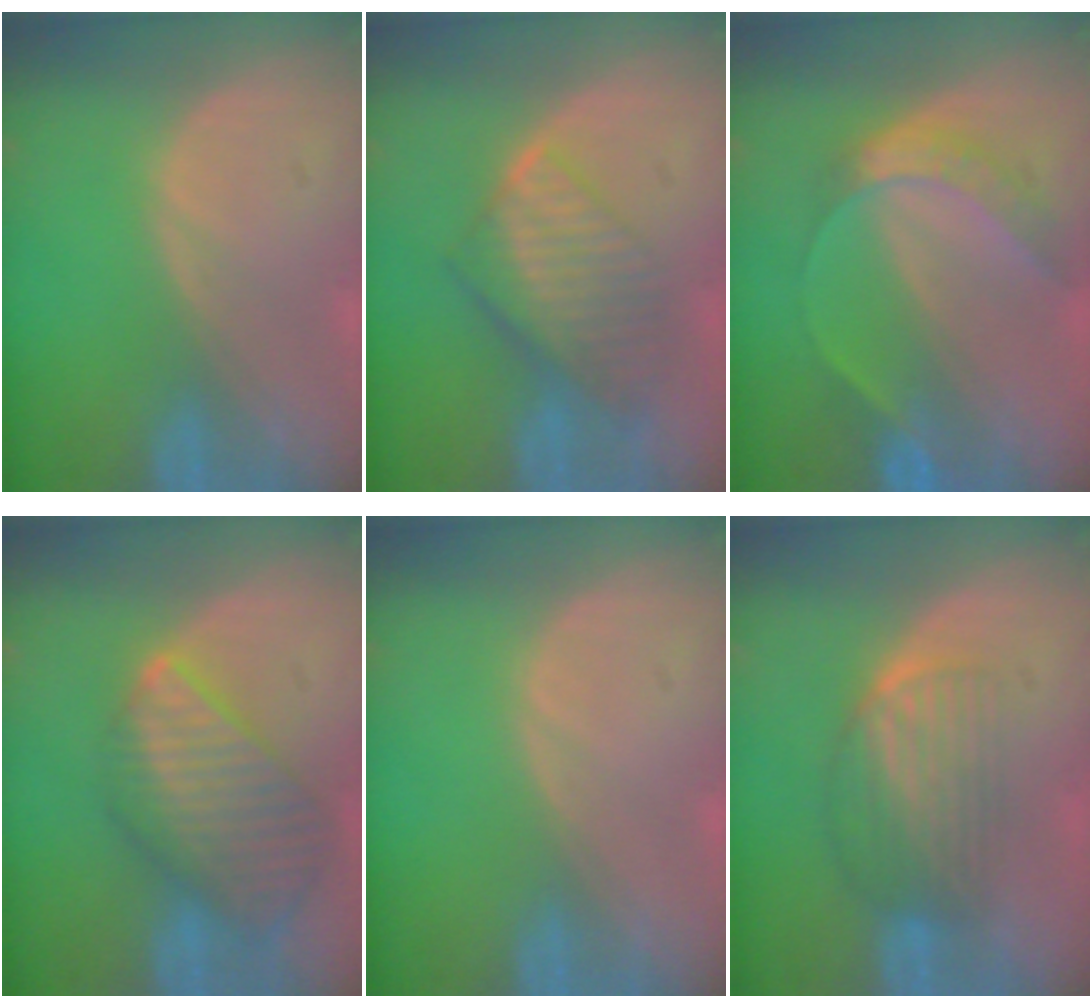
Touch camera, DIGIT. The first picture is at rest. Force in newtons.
{"total": 7.5, "press": 6.8, "slide": 3.1}
{"total": 6.8, "press": 5.5, "slide": 4.0}
{"total": 9.6, "press": 8.4, "slide": 4.7}
{"total": 0.0}
{"total": 6.9, "press": 5.8, "slide": 3.7}